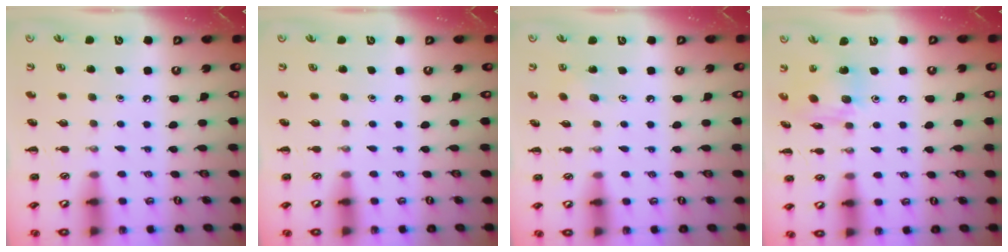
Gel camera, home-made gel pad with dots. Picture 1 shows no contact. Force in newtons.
{"total": 0.0}
{"total": 3.0, "press": 2.9, "slide": 0.8}
{"total": 11.1, "press": 11.1, "slide": 1.0}